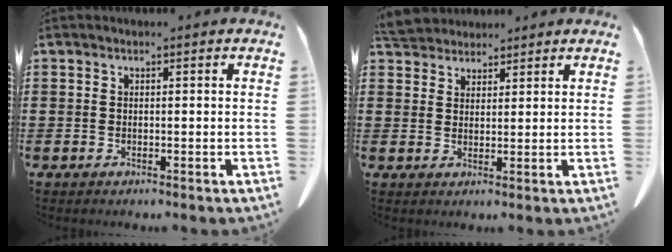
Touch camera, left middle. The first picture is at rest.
{"total": 4.3, "force": [4.1, 1.2, 0.7], "torque": [-0.028, -0.005, 0.078]}